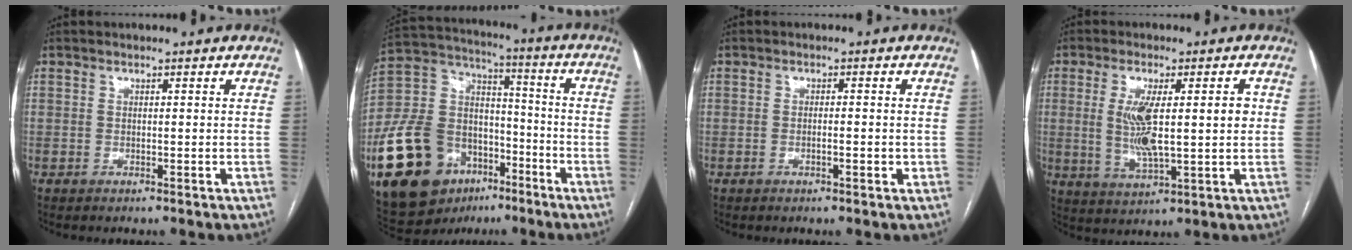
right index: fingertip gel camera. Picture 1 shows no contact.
{"total": 20.4, "force": [-10.1, 13.5, 11.6], "torque": [-0.234, 0.048, -0.168]}
{"total": 1.8, "force": [-0.6, 0.3, 1.6], "torque": [-0.029, 0.001, -0.010]}
{"total": 9.6, "force": [0.9, 2.4, 9.3], "torque": [-0.171, 0.006, 0.020]}